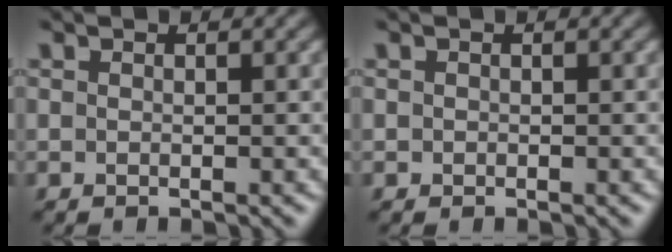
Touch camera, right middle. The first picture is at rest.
{"total": 0.0}